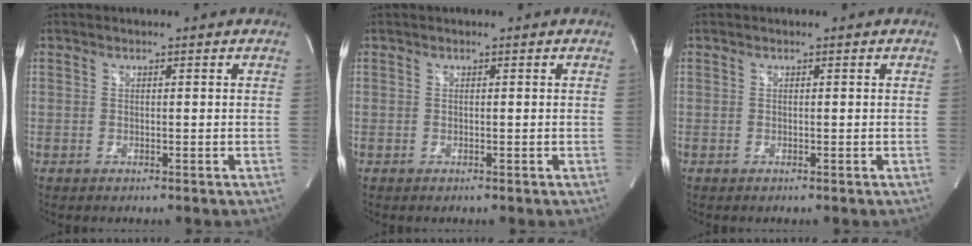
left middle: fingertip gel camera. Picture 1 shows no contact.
{"total": 0.0}
{"total": 0.0}